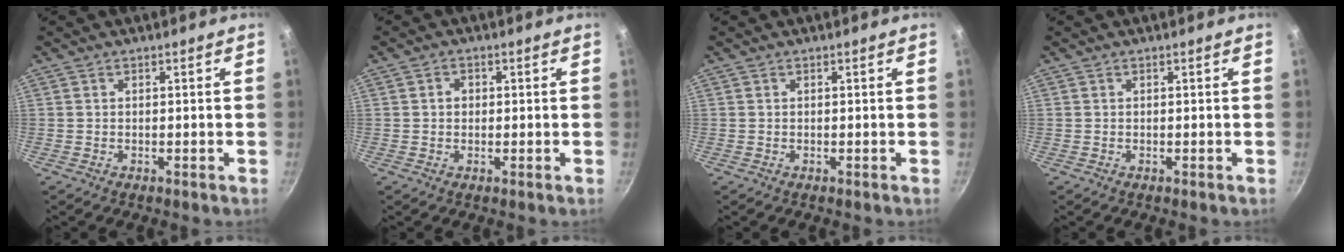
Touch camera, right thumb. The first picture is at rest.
{"total": 1.9, "force": [0.2, 1.6, 0.9], "torque": [-0.007, 0.005, 0.002]}
{"total": 0.0}
{"total": 0.0}